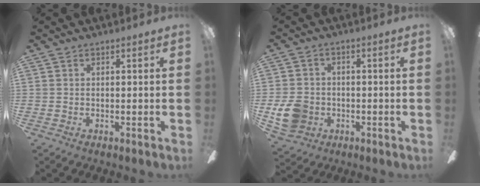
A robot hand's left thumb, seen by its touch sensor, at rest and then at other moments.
{"total": 8.7, "force": [-2.1, 7.4, 4.0], "torque": [-0.085, 0.020, -0.038]}